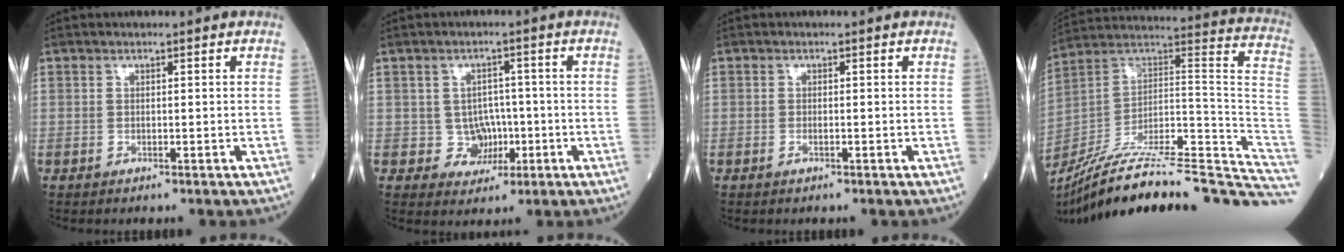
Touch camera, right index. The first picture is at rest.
{"total": 4.3, "force": [-0.7, 4.0, 1.2], "torque": [-0.007, 0.009, -0.005]}
{"total": 0.9, "force": [-0.4, 0.1, 0.7], "torque": [-0.019, -0.001, -0.008]}
{"total": 33.0, "force": [-27.7, 2.2, 17.8], "torque": [-0.170, 0.008, -0.403]}